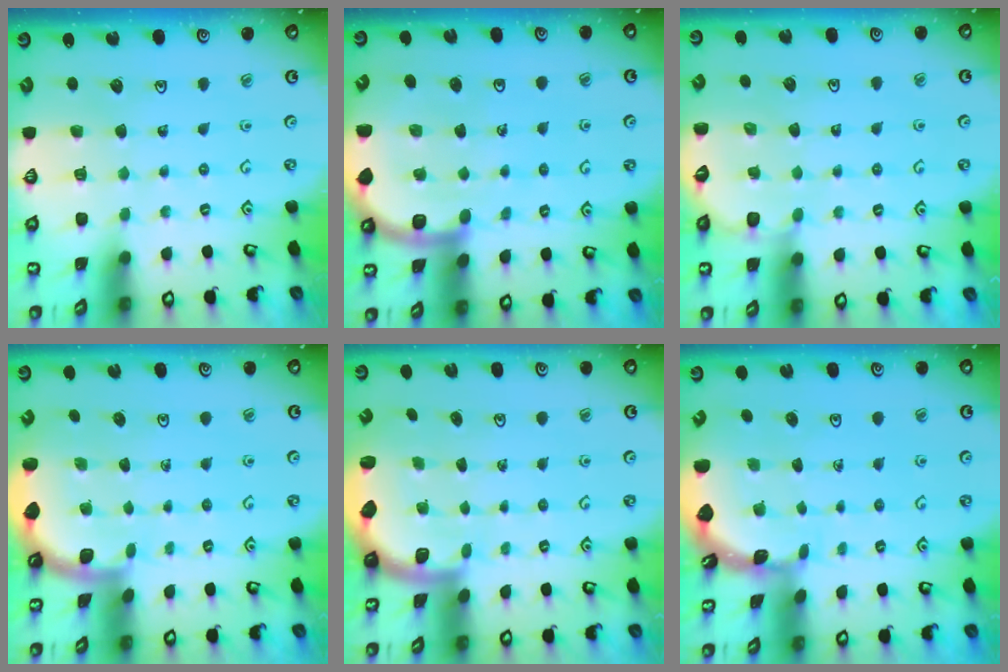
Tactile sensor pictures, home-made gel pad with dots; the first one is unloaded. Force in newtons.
{"total": 7.2, "press": 7.2, "slide": 0.8}
{"total": 3.2, "press": 2.7, "slide": 1.7}
{"total": 1.9, "press": 1.9, "slide": 0.0}
{"total": 2.0, "press": 2.0, "slide": 0.5}
{"total": 1.7, "press": 1.7, "slide": 0.1}